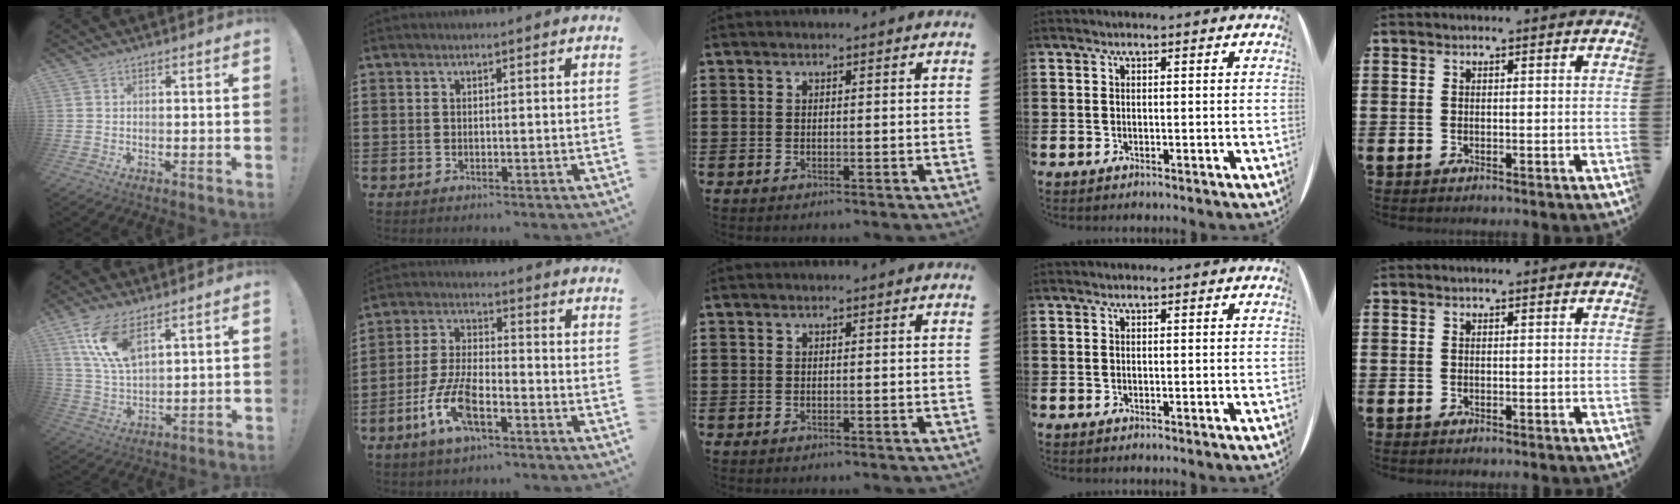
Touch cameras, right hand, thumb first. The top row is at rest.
{"thumb": {"total": 12.0, "force": [7.1, 5.1, 8.3], "torque": [-0.185, -0.021, 0.131]}, "index": {"total": 8.8, "force": [-4.3, 3.3, 7.0], "torque": [-0.167, -0.006, -0.084]}}